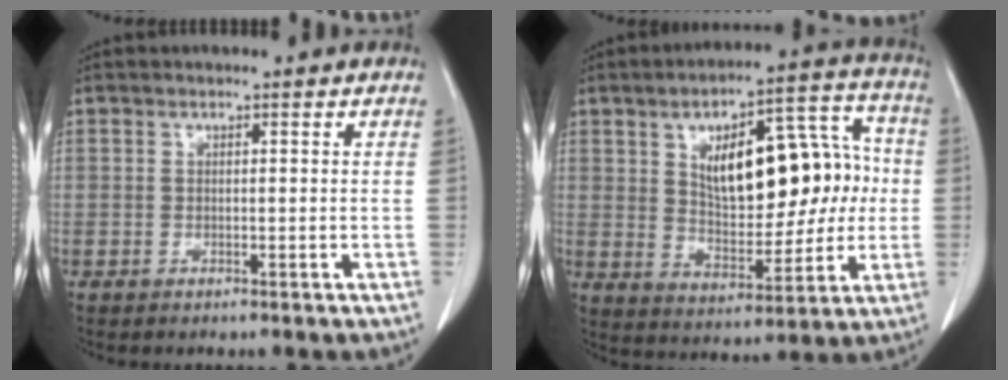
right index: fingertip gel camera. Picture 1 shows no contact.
{"total": 17.5, "force": [2.4, 7.8, 15.5], "torque": [-0.226, 0.037, 0.048]}